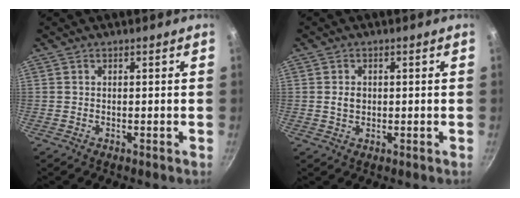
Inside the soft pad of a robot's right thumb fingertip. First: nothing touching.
{"total": 2.4, "force": [0.1, 1.9, 1.5], "torque": [-0.018, 0.002, 0.002]}